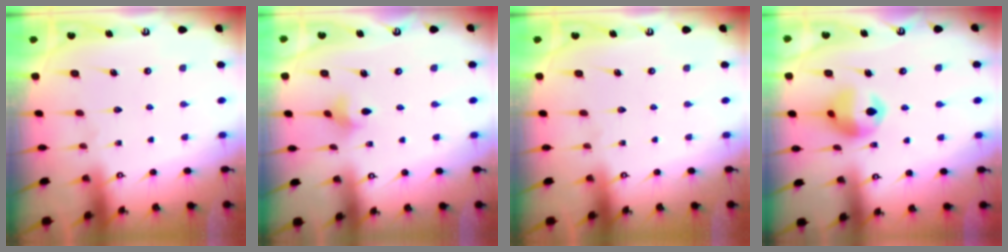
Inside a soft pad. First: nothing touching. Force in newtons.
{"total": 2.7, "press": 2.6, "slide": 0.6}
{"total": 0.0}
{"total": 11.8, "press": 11.7, "slide": 1.3}